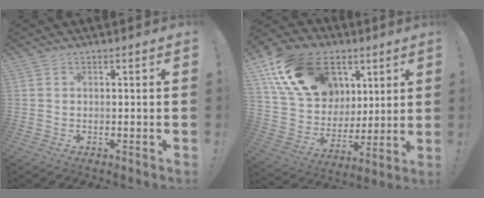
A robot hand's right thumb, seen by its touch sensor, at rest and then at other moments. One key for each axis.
{"total": 23.7, "fx": 11.4, "fy": 16.9, "fz": 12.1, "tx": -0.195, "ty": -0.042, "tz": 0.235}